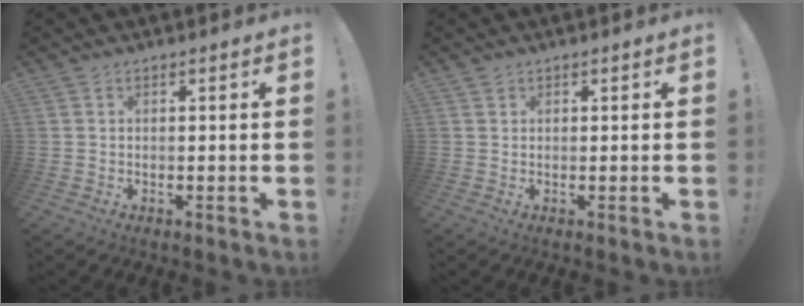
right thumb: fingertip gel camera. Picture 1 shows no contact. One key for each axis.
{"total": 0.8, "fx": 0.6, "fy": 0.5, "fz": 0.1, "tx": 0.001, "ty": -0.002, "tz": 0.011}